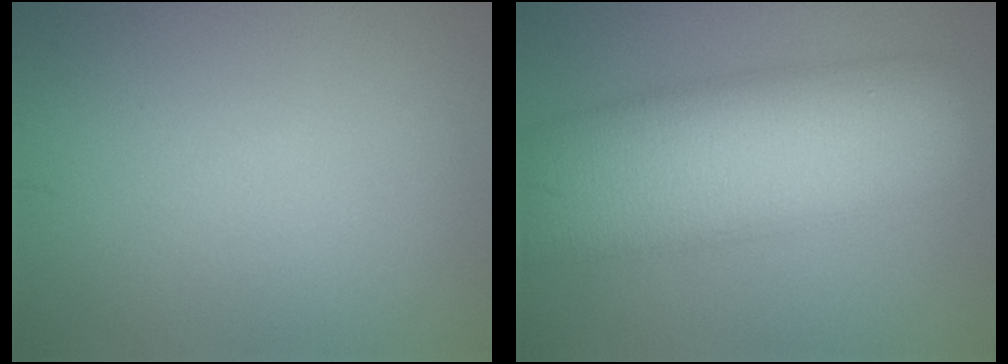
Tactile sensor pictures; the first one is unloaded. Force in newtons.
{"total": 12.6, "press": 12.6, "slide": 0.4}